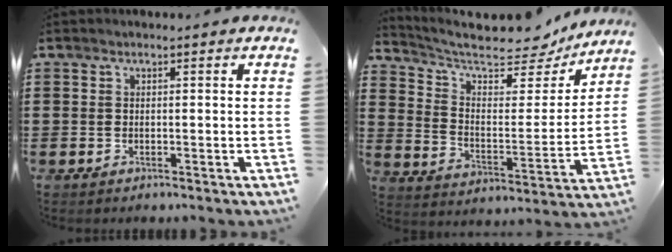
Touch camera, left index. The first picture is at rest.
{"total": 9.1, "force": [8.0, 1.7, 3.9], "torque": [-0.096, -0.058, 0.133]}